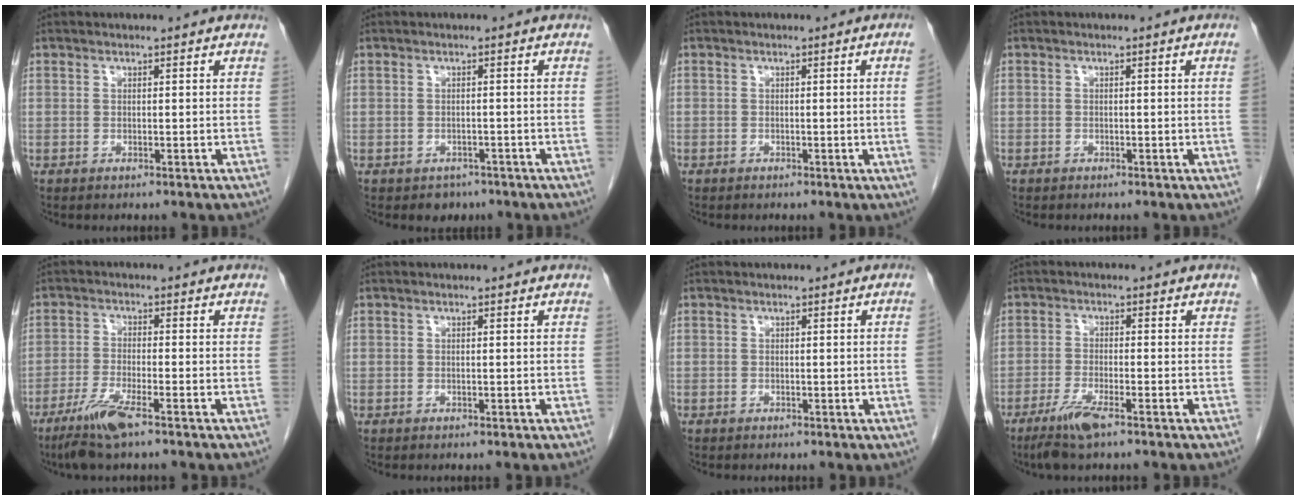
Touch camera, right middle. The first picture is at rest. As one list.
[{"total": 2.3, "force": [-1.7, 1.6, 0.4], "torque": [-0.009, 0.004, -0.020]}, {"total": 2.4, "force": [-0.4, -0.9, 2.1], "torque": [-0.028, -0.002, -0.007]}, {"total": 0.8, "force": [-0.2, -0.4, 0.7], "torque": [-0.008, 0.001, -0.006]}, {"total": 6.4, "force": [-4.2, 0.4, 4.8], "torque": [-0.101, -0.015, -0.080]}, {"total": 0.0}, {"total": 1.1, "force": [-0.2, -0.5, 0.9], "torque": [-0.009, 0.000, -0.004]}, {"total": 5.0, "force": [-3.4, 0.4, 3.7], "torque": [-0.082, -0.012, -0.064]}]